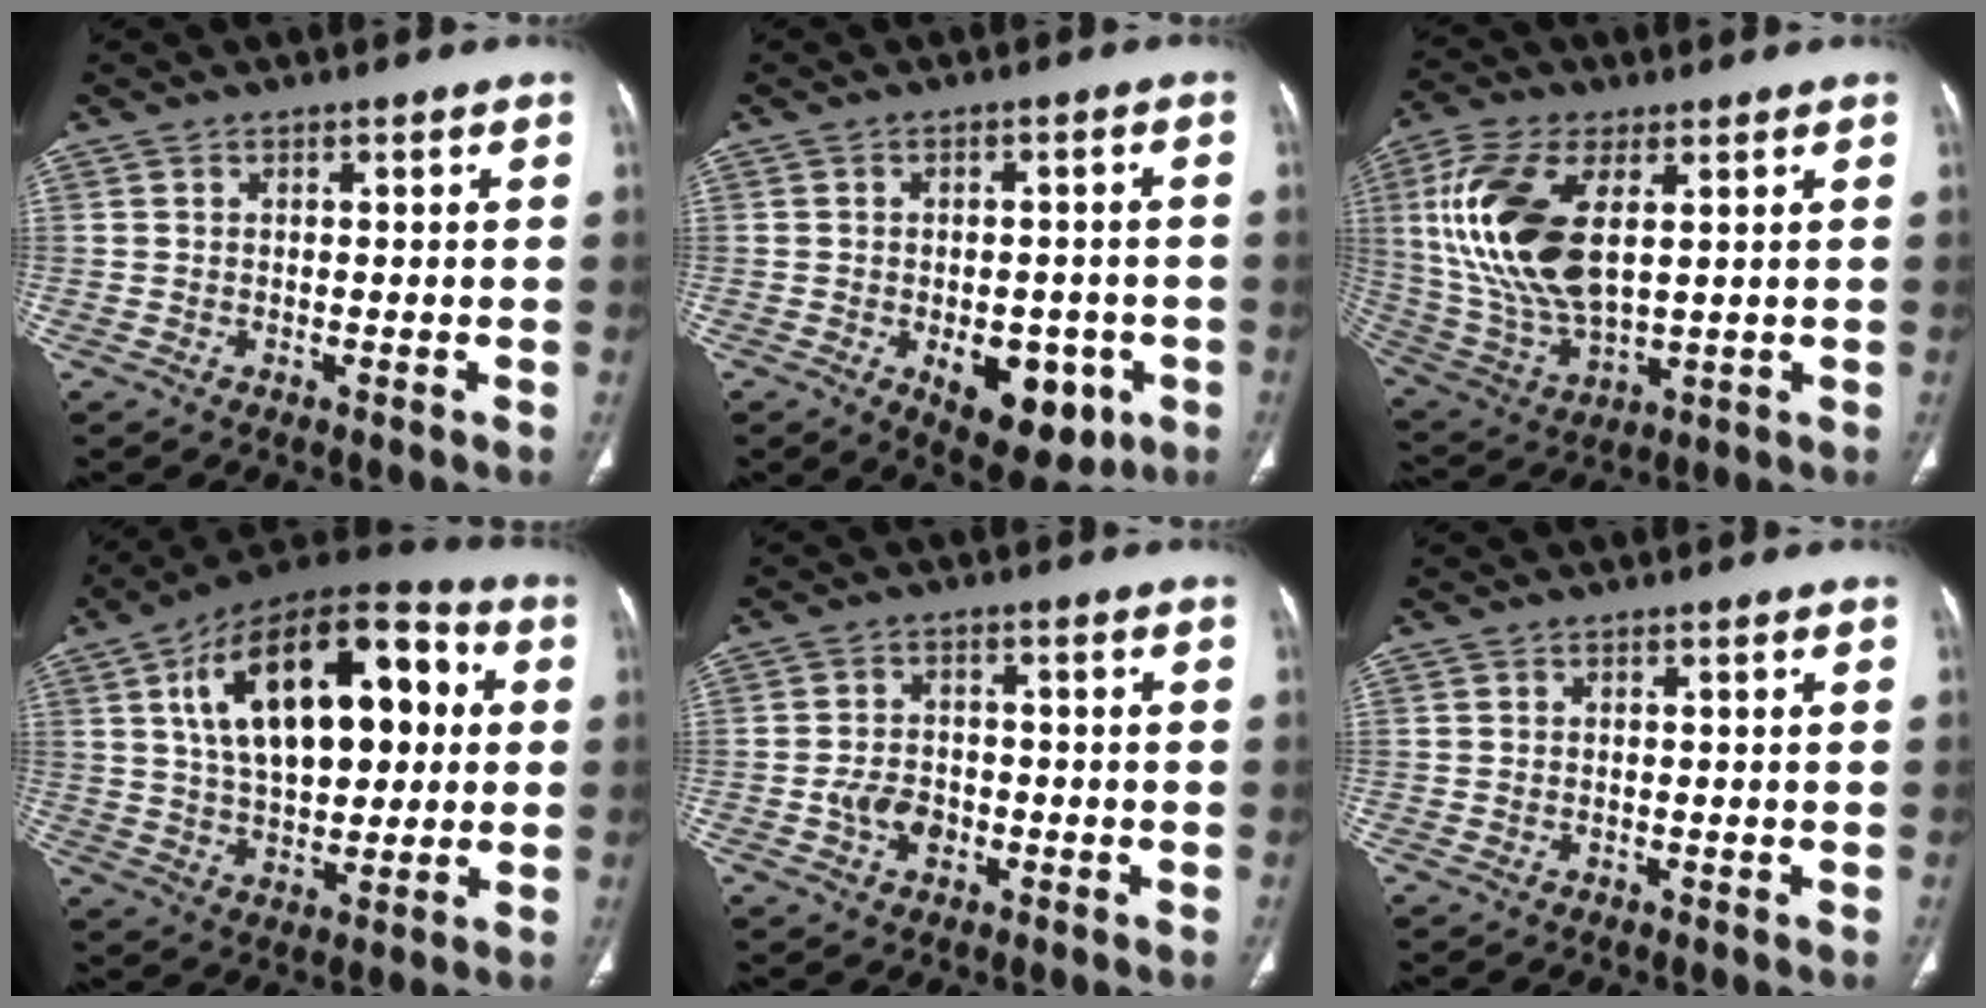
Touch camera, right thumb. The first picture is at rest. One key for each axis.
{"total": 11.2, "fx": -4.0, "fy": 6.4, "fz": 8.3, "tx": -0.079, "ty": 0.008, "tz": -0.039}
{"total": 19.1, "fx": 4.3, "fy": 9.7, "fz": 15.9, "tx": -0.339, "ty": -0.014, "tz": 0.089}
{"total": 25.2, "fx": 5.6, "fy": 13.4, "fz": 20.6, "tx": -0.302, "ty": 0.018, "tz": 0.085}
{"total": 5.2, "fx": -1.7, "fy": 3.7, "fz": 3.2, "tx": -0.045, "ty": 0.015, "tz": -0.030}
{"total": 0.0}